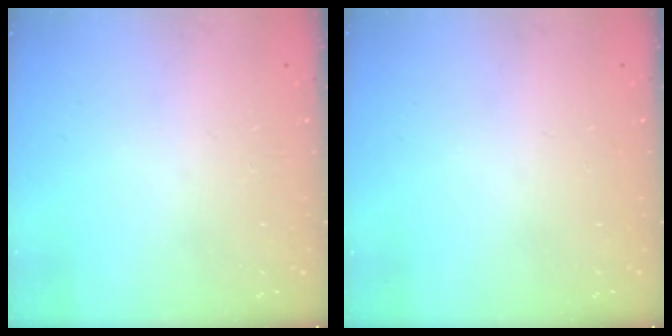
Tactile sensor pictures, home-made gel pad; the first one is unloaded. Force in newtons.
{"total": 0.0}